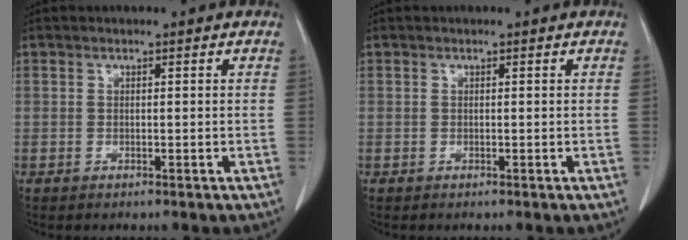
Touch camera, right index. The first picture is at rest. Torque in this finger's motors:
{"motor_torque": [0.00, 0.00, 0.00, 0.00]}